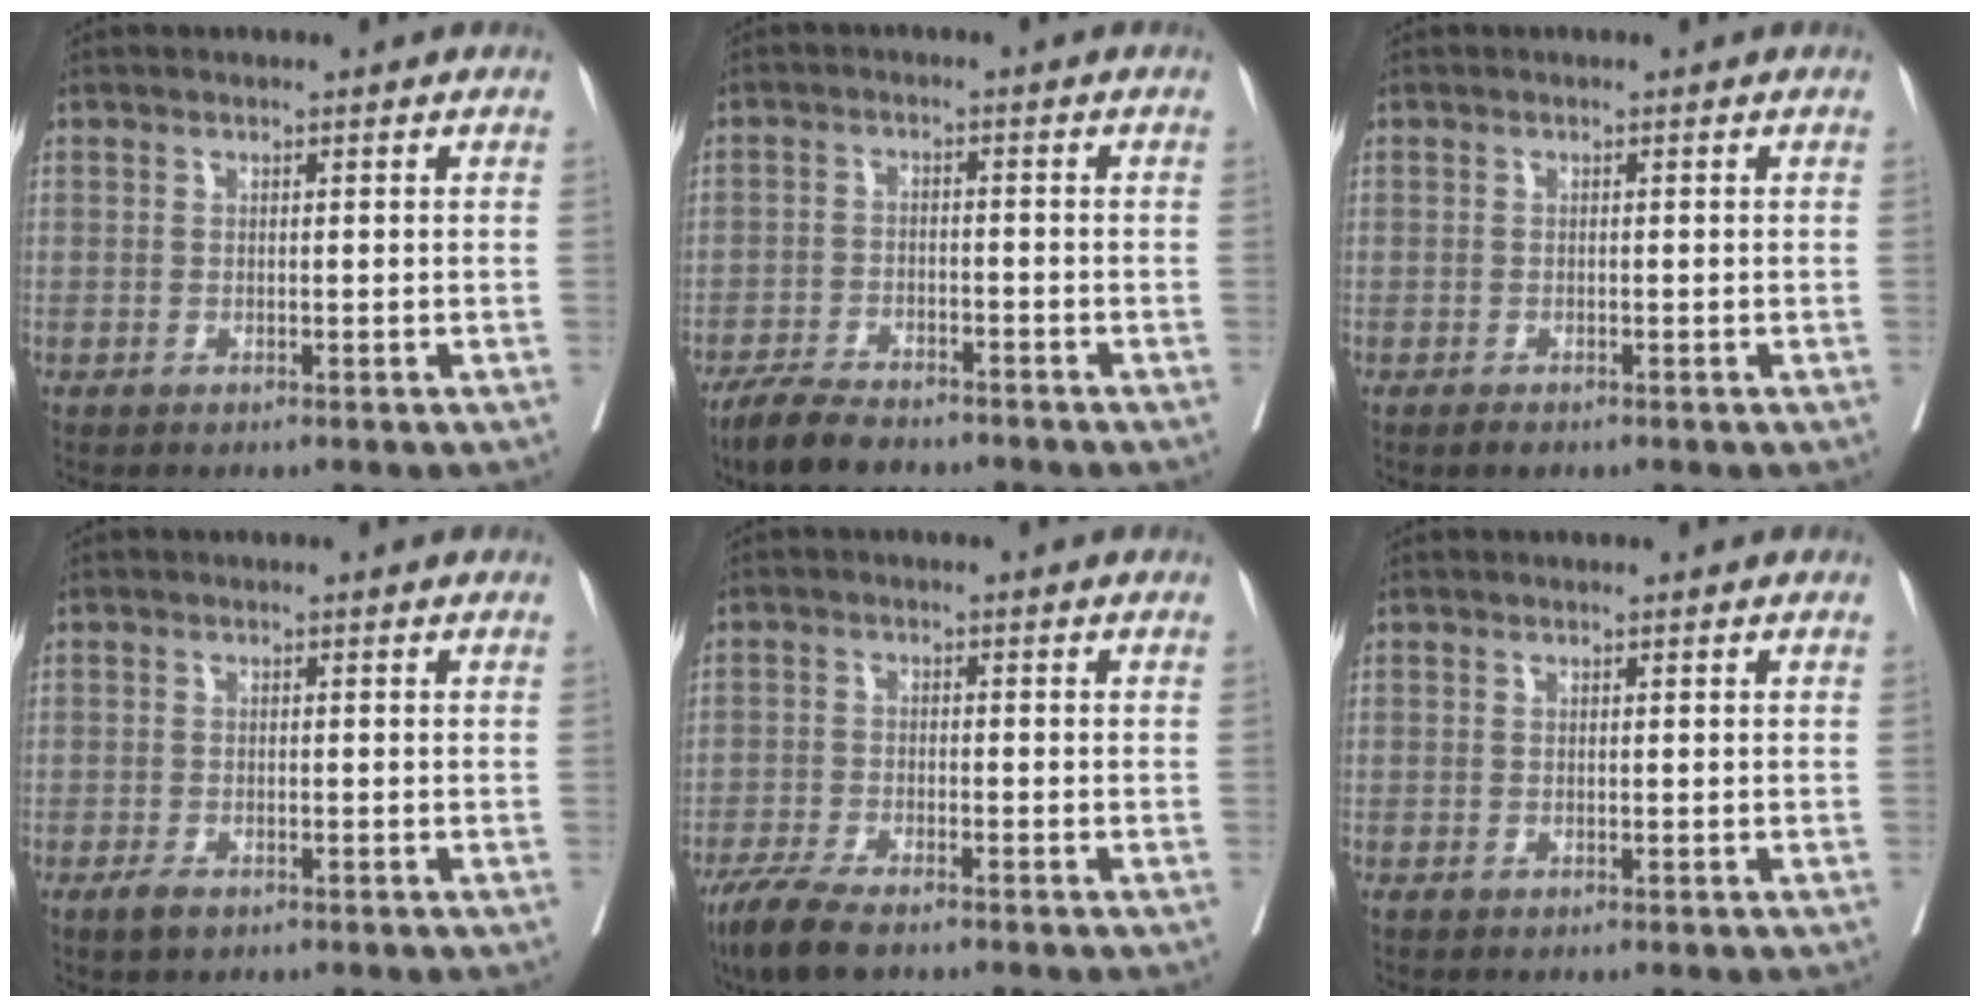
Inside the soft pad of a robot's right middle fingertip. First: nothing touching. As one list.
[{"total": 7.6, "force": [-6.3, 1.9, 3.6], "torque": [-0.067, -0.017, -0.111]}, {"total": 1.0, "force": [-0.7, 0.3, 0.6], "torque": [-0.012, -0.004, -0.007]}, {"total": 2.2, "force": [-1.4, 0.7, 1.5], "torque": [-0.033, -0.005, -0.022]}, {"total": 7.0, "force": [-5.3, 1.3, 4.4], "torque": [-0.085, -0.018, -0.092]}, {"total": 0.0}]